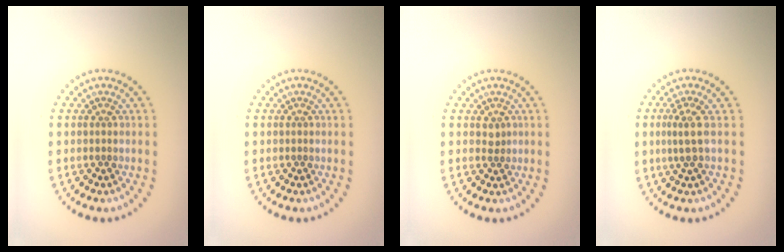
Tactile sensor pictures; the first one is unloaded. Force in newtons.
{"total": 0.0}
{"total": 0.9, "press": 0.6, "slide": 0.7}
{"total": 2.1, "press": 1.4, "slide": 1.6}